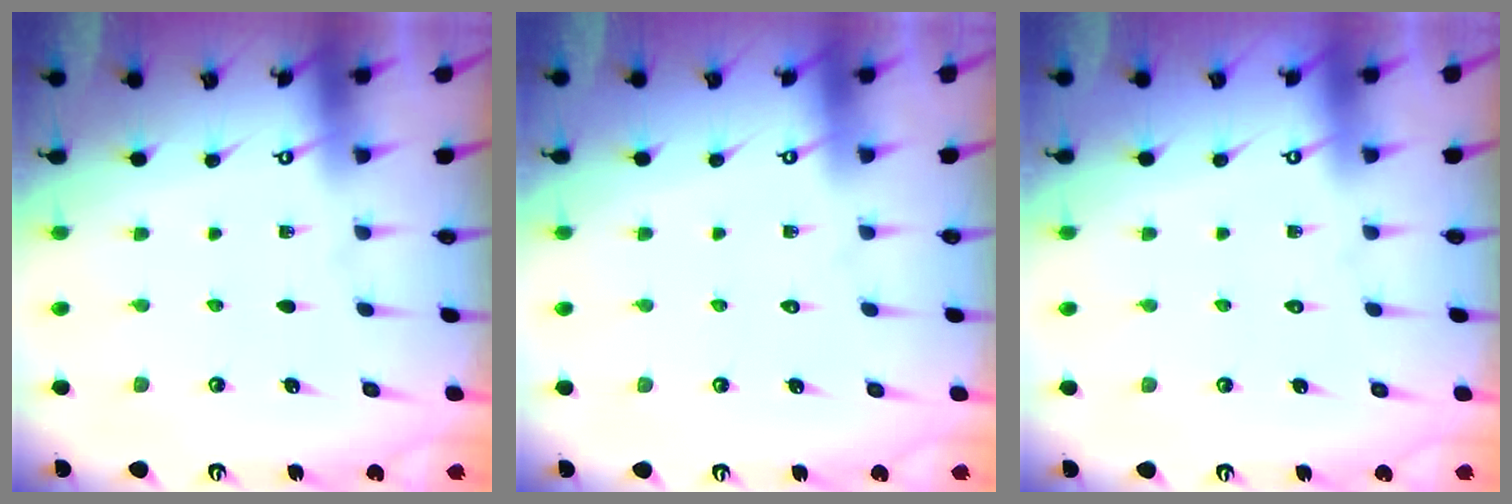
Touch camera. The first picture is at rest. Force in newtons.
{"total": 1.5, "press": 1.5, "slide": 0.1}
{"total": 1.6, "press": 1.6, "slide": 0.1}